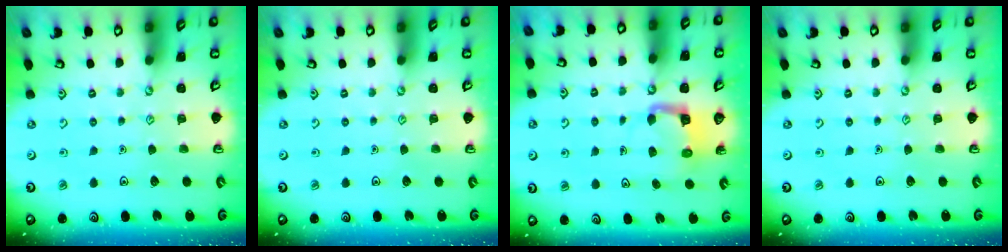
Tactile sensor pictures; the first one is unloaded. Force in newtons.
{"total": 0.0}
{"total": 4.8, "press": 4.8, "slide": 0.5}
{"total": 0.0}